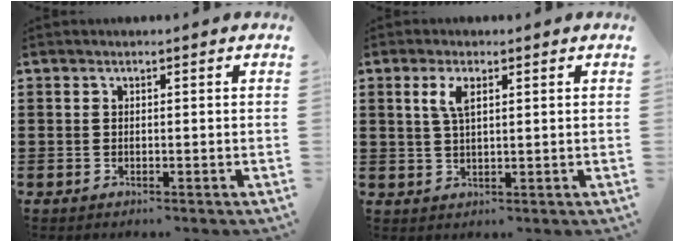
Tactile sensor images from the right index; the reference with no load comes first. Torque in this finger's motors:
{"motor_torque": [0.93, 0.50, 0.22, 0.09]}